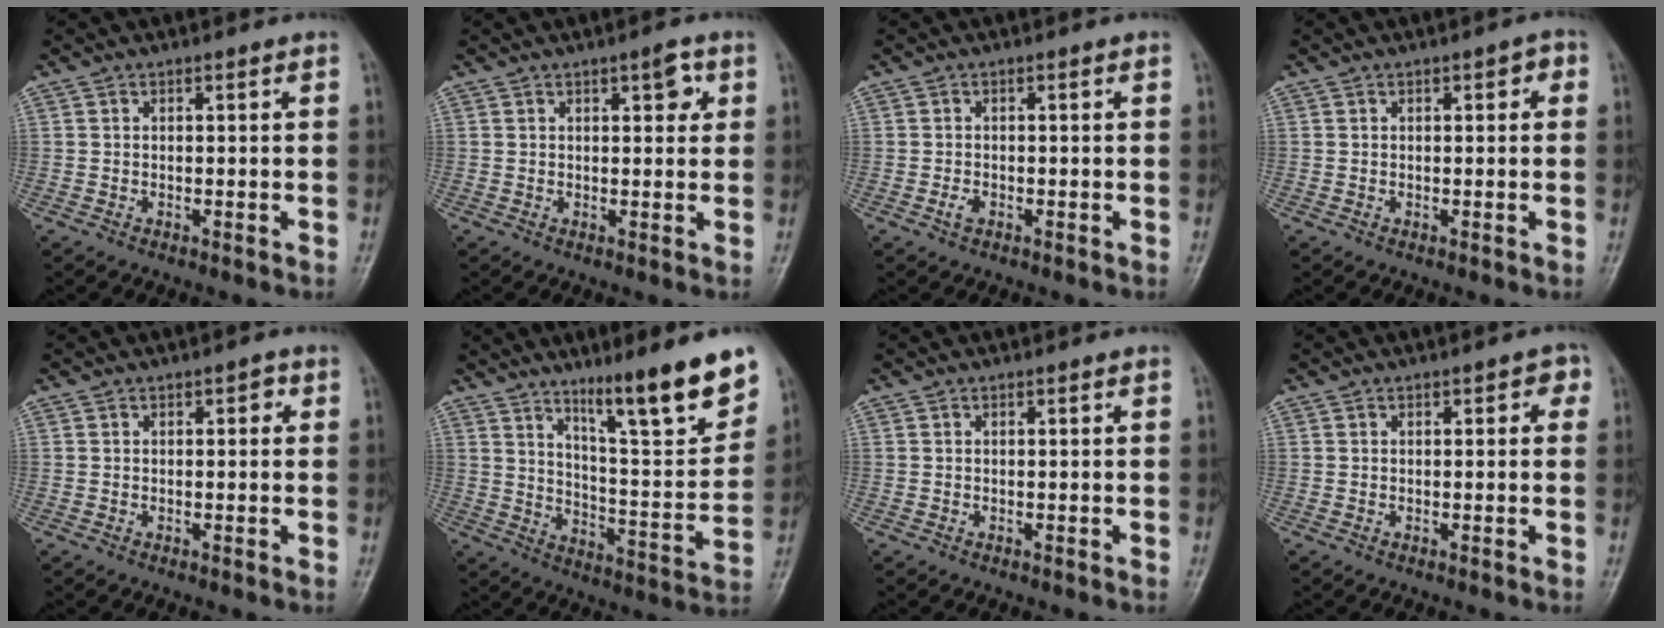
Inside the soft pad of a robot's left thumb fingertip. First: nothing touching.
{"total": 3.5, "force": [1.6, 1.4, 2.8], "torque": [-0.026, -0.003, 0.019]}
{"total": 1.3, "force": [-0.6, 0.8, 0.9], "torque": [-0.020, 0.002, -0.012]}
{"total": 2.3, "force": [0.7, 1.1, 1.9], "torque": [-0.016, 0.004, 0.005]}
{"total": 1.7, "force": [0.6, 0.9, 1.3], "torque": [-0.008, 0.003, 0.003]}
{"total": 16.9, "force": [11.4, 2.0, 12.3], "torque": [-0.162, -0.076, 0.186]}
{"total": 0.0}
{"total": 2.6, "force": [0.9, 1.4, 2.0], "torque": [-0.011, 0.003, 0.005]}